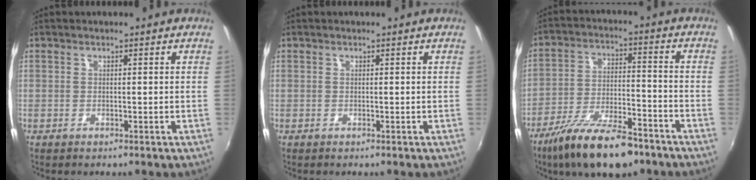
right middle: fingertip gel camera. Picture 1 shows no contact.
{"total": 0.0}
{"total": 16.4, "force": [-11.9, 4.9, 10.1], "torque": [-0.202, -0.029, -0.201]}